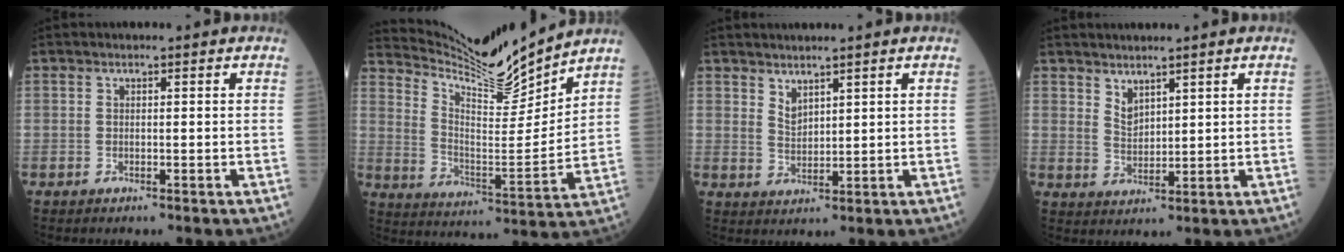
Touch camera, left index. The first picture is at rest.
{"total": 13.1, "force": [12.9, -0.6, 2.4], "torque": [-0.055, -0.023, 0.228]}
{"total": 2.9, "force": [2.4, 1.0, 1.2], "torque": [-0.027, -0.002, 0.053]}
{"total": 3.2, "force": [2.5, 1.3, 1.3], "torque": [-0.030, -0.002, 0.058]}